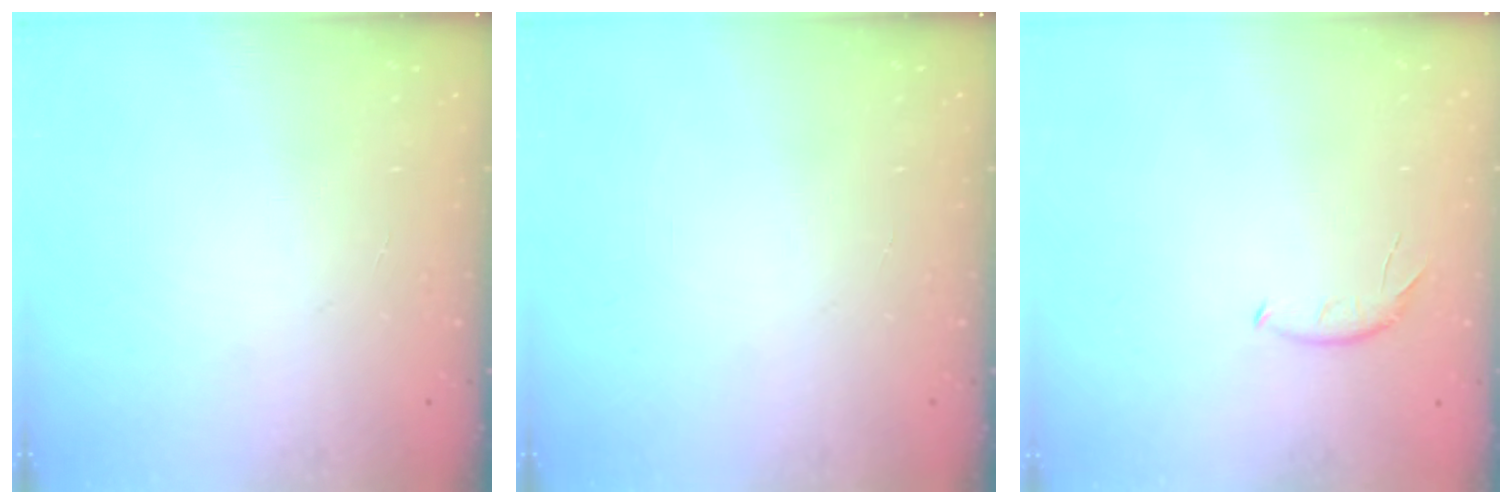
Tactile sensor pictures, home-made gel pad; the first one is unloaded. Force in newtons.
{"total": 0.0}
{"total": 5.5, "press": 5.5, "slide": 0.5}